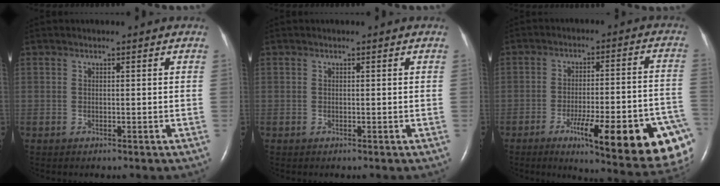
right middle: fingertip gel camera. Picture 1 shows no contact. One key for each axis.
{"total": 0.0}
{"total": 23.0, "fx": -10.8, "fy": 3.5, "fz": 20.0, "tx": -0.175, "ty": -0.006, "tz": -0.144}